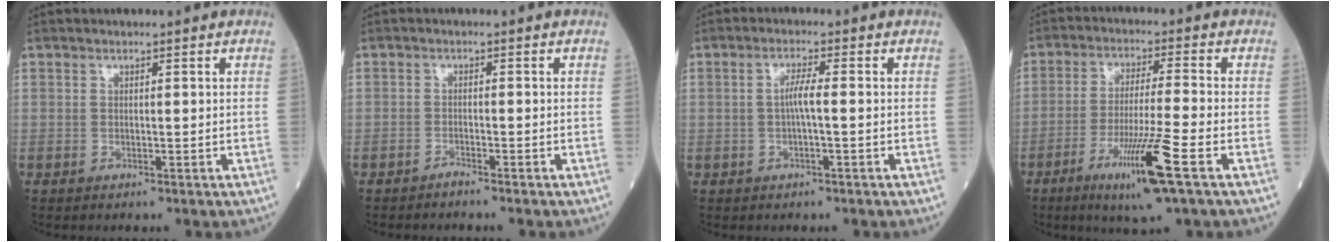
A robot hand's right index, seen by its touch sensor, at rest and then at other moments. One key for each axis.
{"total": 1.2, "fx": -1.2, "fy": -0.2, "fz": 0.2, "tx": -0.004, "ty": 0.000, "tz": -0.022}
{"total": 2.6, "fx": -0.3, "fy": 0.0, "fz": 2.6, "tx": -0.049, "ty": 0.004, "tz": -0.006}
{"total": 10.8, "fx": -5.2, "fy": -0.9, "fz": 9.4, "tx": -0.176, "ty": -0.025, "tz": -0.095}